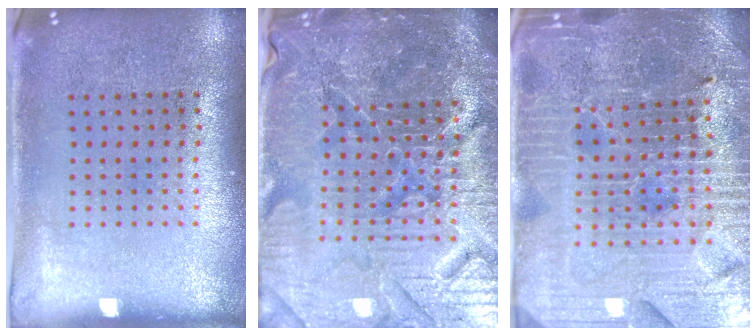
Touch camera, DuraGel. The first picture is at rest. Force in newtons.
{"total": 6.3, "press": 5.7, "slide": 2.6}
{"total": 4.9, "press": 4.7, "slide": 1.5}